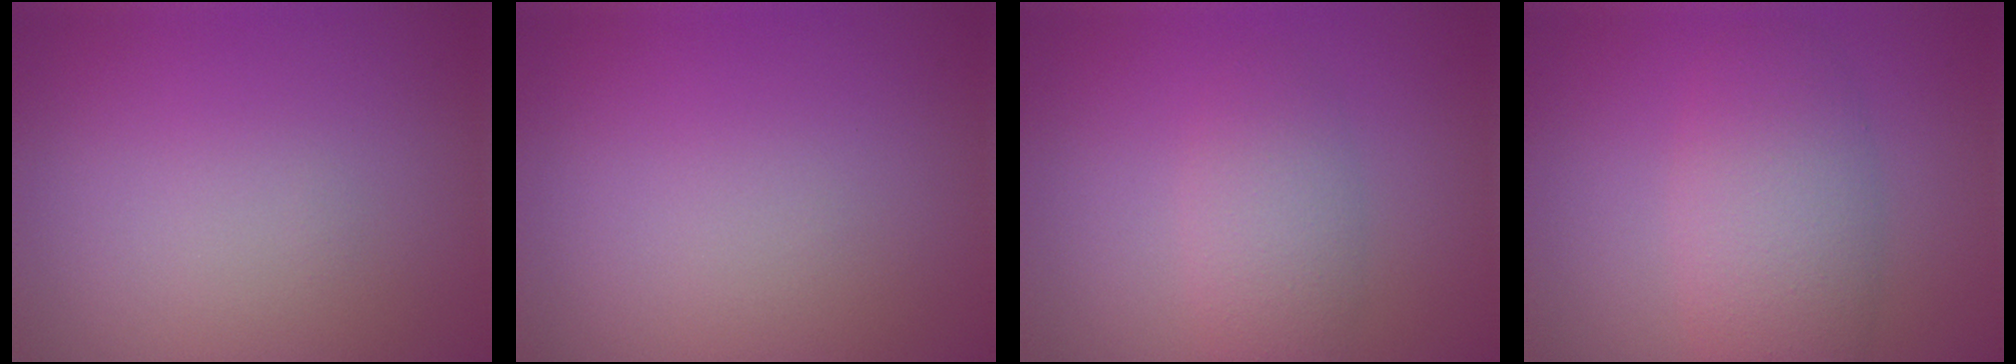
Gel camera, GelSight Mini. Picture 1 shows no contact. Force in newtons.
{"total": 0.0}
{"total": 2.8, "press": 2.8, "slide": 0.2}
{"total": 5.0, "press": 5.0, "slide": 0.3}